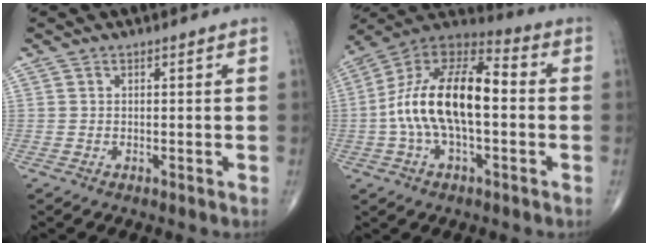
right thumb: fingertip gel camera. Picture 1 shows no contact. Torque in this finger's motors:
{"motor_torque": [2.46, 2.55, 1.27, -1.08, 0.54]}